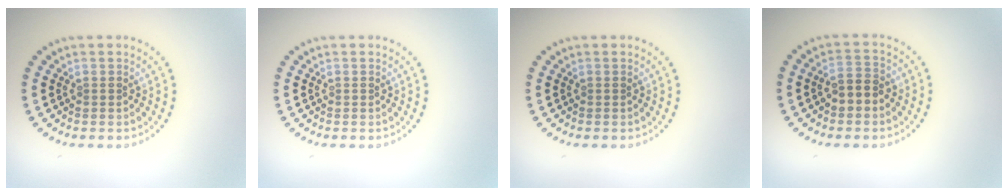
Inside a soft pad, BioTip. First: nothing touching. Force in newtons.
{"total": 0.0}
{"total": 0.0}
{"total": 2.5, "press": 2.4, "slide": 0.6}